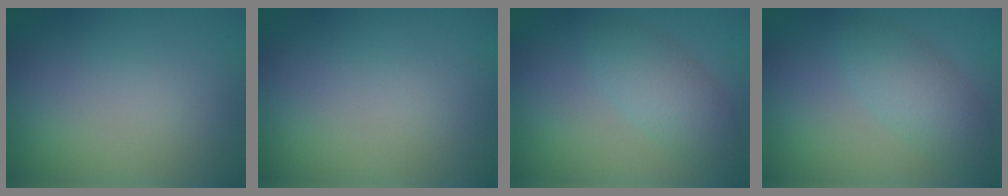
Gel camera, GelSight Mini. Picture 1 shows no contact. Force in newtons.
{"total": 0.0}
{"total": 2.7, "press": 2.7, "slide": 0.1}
{"total": 2.7, "press": 2.7, "slide": 0.1}